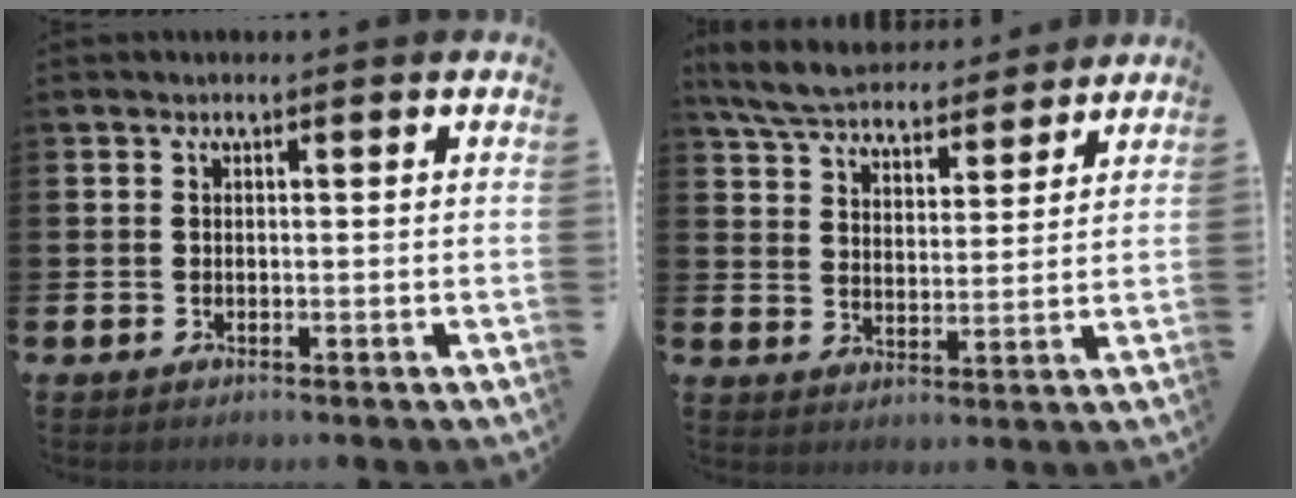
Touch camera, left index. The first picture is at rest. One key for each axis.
{"total": 6.5, "fx": 6.2, "fy": 1.5, "fz": 1.4, "tx": -0.060, "ty": -0.032, "tz": 0.111}